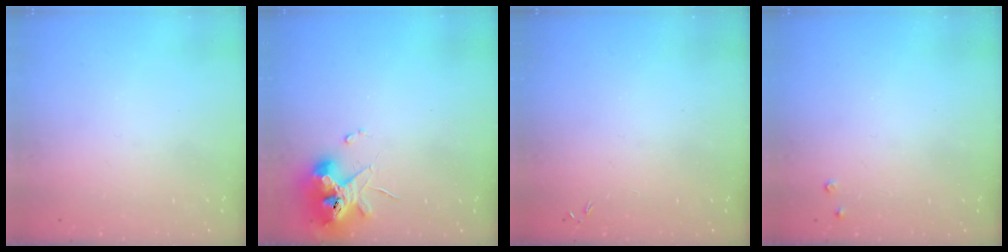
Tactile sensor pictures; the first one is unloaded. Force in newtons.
{"total": 10.9, "press": 10.8, "slide": 1.6}
{"total": 0.0}
{"total": 1.8, "press": 1.8, "slide": 0.4}